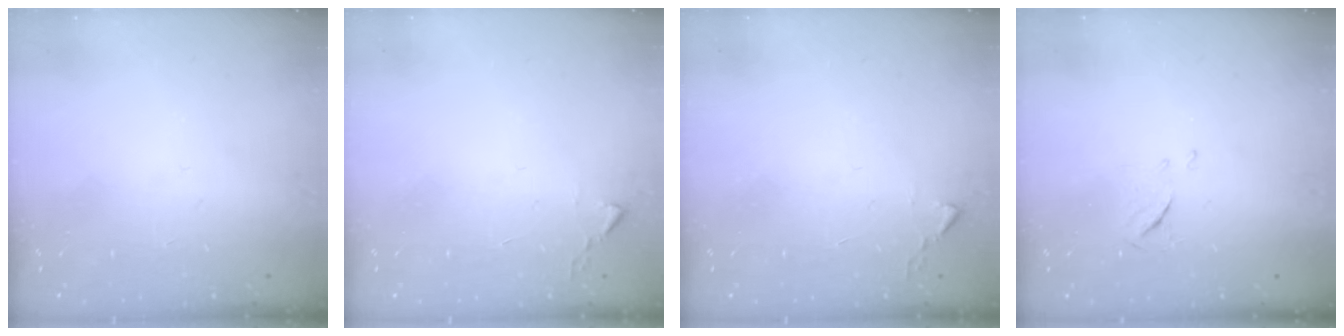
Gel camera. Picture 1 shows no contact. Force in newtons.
{"total": 2.4, "press": 2.4, "slide": 0.3}
{"total": 2.4, "press": 2.4, "slide": 0.3}
{"total": 6.4, "press": 6.4, "slide": 0.4}